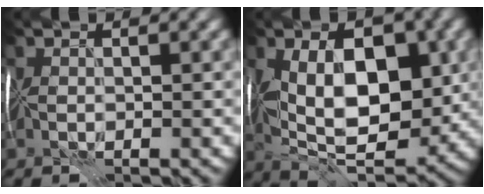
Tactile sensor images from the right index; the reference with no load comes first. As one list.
[{"total": 10.2, "force": [0.6, 5.3, 8.7], "torque": [-0.129, -0.001, 0.010]}]